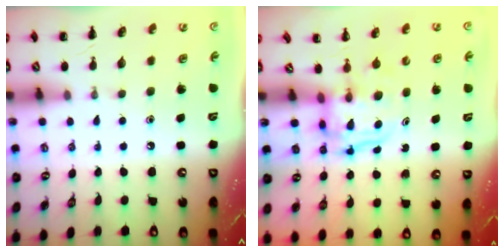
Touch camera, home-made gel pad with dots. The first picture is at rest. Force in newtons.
{"total": 3.7, "press": 3.6, "slide": 0.4}